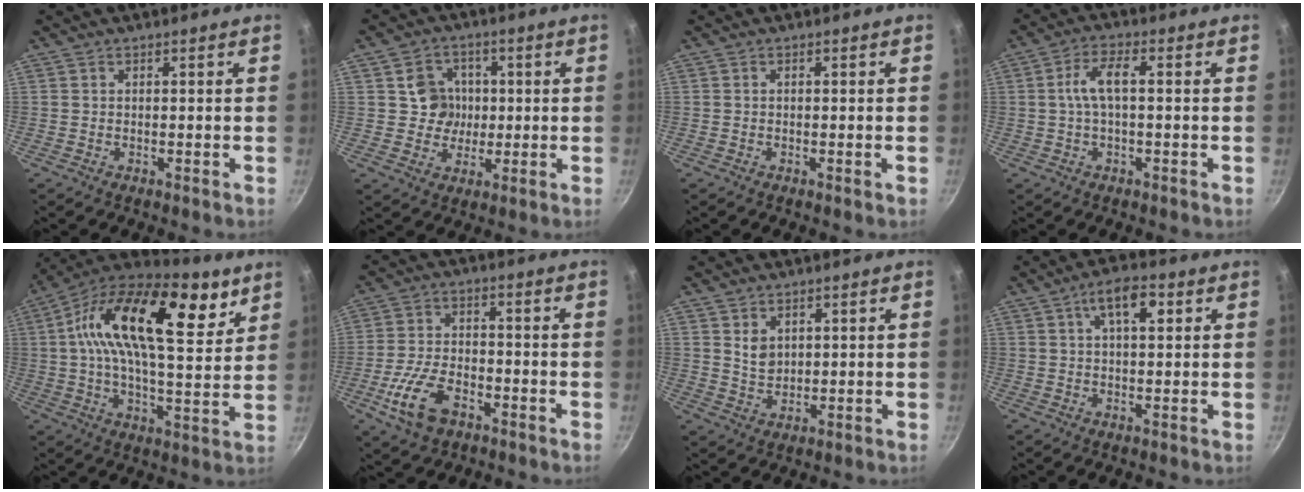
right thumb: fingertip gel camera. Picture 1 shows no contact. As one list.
[{"total": 7.2, "force": [0.8, 6.7, 2.5], "torque": [-0.003, -0.002, 0.009]}, {"total": 0.6, "force": [-0.2, -0.1, 0.5], "torque": [-0.013, 0.000, -0.004]}, {"total": 5.6, "force": [0.2, 2.0, 5.2], "torque": [-0.114, 0.018, 0.000]}, {"total": 25.4, "force": [10.1, 11.4, 20.4], "torque": [-0.322, -0.029, 0.141]}, {"total": 10.6, "force": [-4.8, 6.0, 7.4], "torque": [-0.141, 0.021, -0.089]}, {"total": 4.1, "force": [1.5, 3.0, 2.3], "torque": [-0.028, -0.009, 0.032]}, {"total": 7.0, "force": [2.3, 2.9, 5.9], "torque": [-0.086, 0.008, 0.032]}]